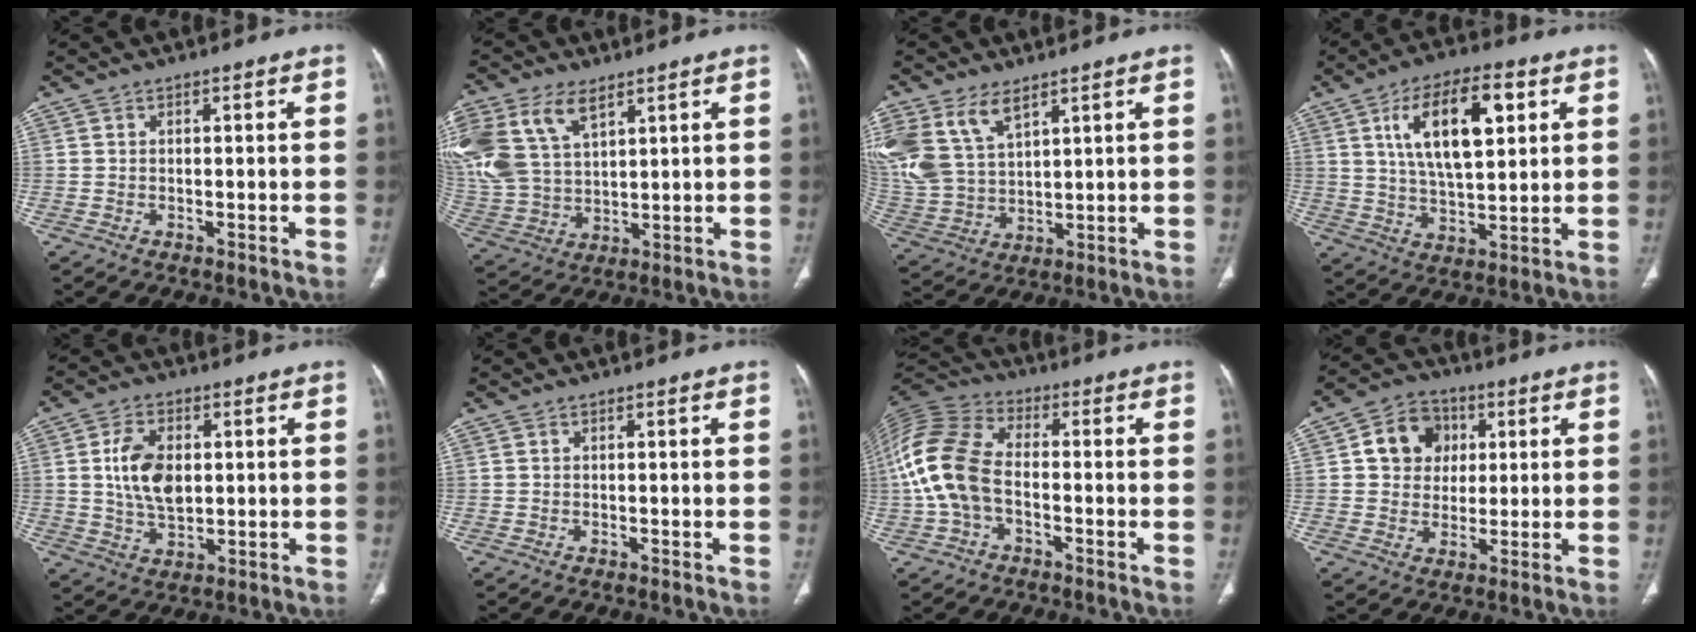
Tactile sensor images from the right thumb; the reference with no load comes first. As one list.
[{"total": 18.4, "force": [8.7, 11.0, 11.9], "torque": [-0.277, -0.004, 0.177]}, {"total": 14.7, "force": [7.7, 8.5, 9.2], "torque": [-0.198, -0.017, 0.170]}, {"total": 16.0, "force": [5.3, 7.1, 13.4], "torque": [-0.212, -0.006, 0.094]}, {"total": 9.7, "force": [1.3, 6.0, 7.5], "torque": [-0.131, -0.006, 0.030]}, {"total": 0.0}, {"total": 14.7, "force": [-2.2, 9.3, 11.1], "torque": [-0.249, 0.034, -0.048]}, {"total": 10.1, "force": [2.5, 8.6, 4.6], "torque": [-0.039, 0.001, 0.034]}]